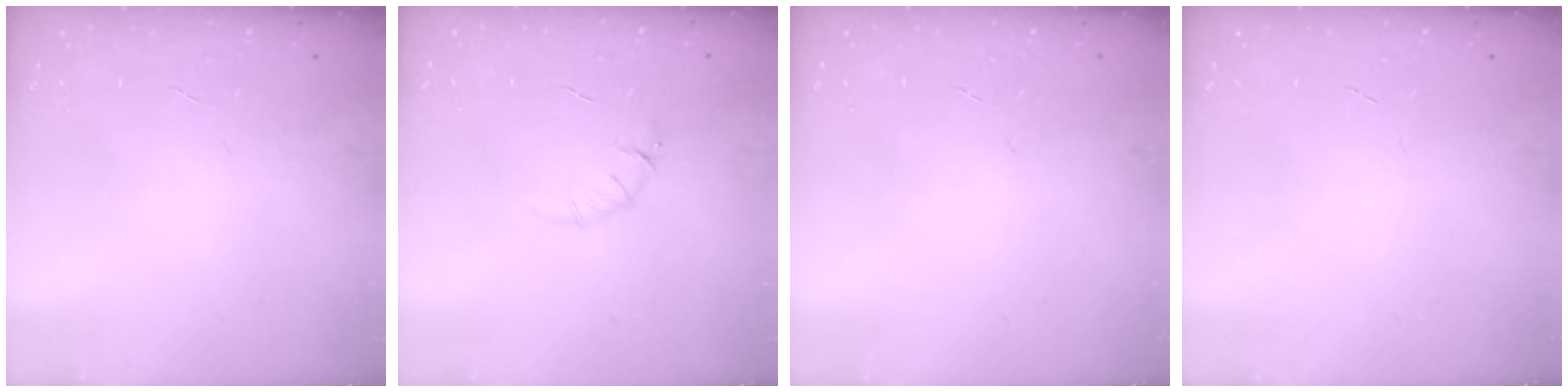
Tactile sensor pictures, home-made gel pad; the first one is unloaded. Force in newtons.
{"total": 4.7, "press": 4.4, "slide": 1.5}
{"total": 0.0}
{"total": 0.0}